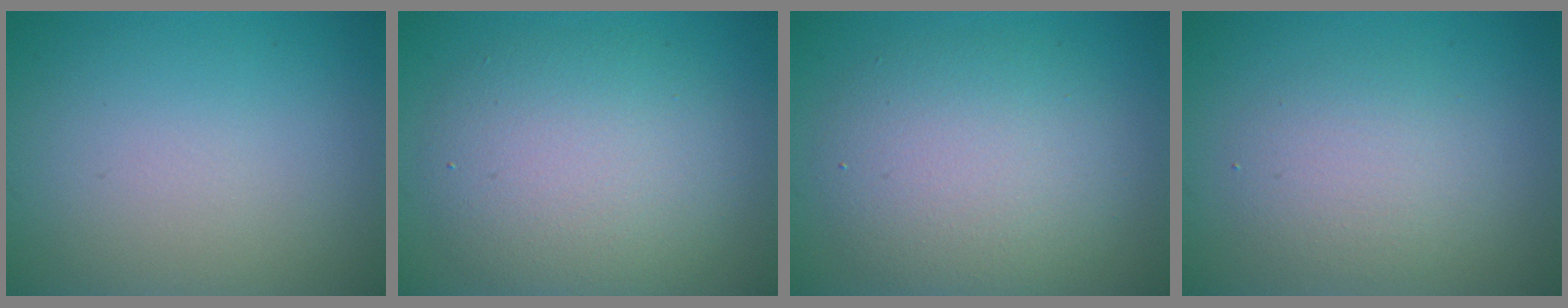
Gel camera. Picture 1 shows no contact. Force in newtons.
{"total": 6.4, "press": 6.4, "slide": 0.5}
{"total": 6.0, "press": 6.0, "slide": 0.3}
{"total": 3.0, "press": 3.0, "slide": 0.2}